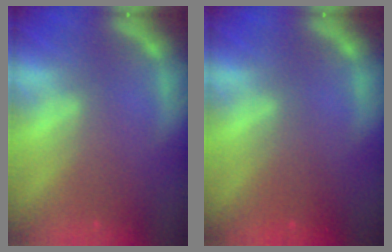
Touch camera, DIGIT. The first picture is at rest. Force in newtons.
{"total": 2.0}